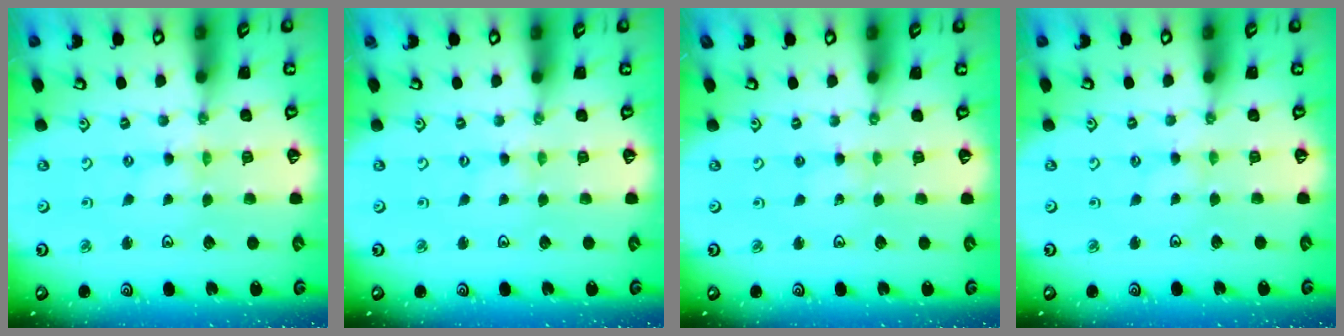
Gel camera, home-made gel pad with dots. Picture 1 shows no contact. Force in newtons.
{"total": 0.0}
{"total": 2.4, "press": 2.3, "slide": 0.3}
{"total": 1.0, "press": 1.0, "slide": 0.3}